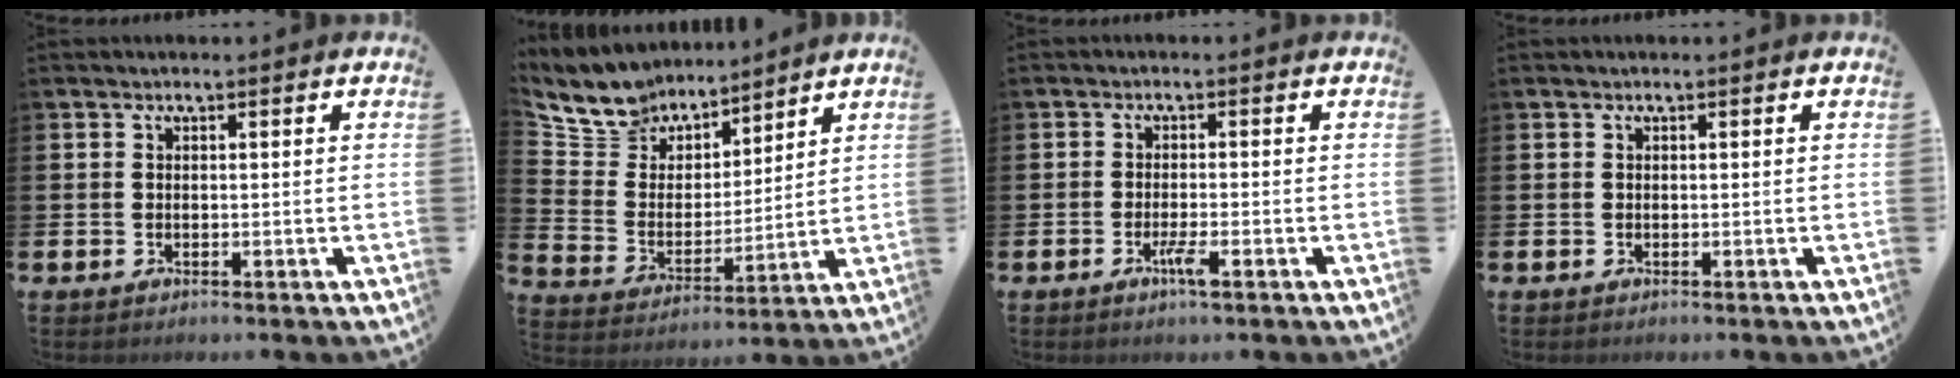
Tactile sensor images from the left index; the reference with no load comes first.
{"total": 8.4, "force": [7.7, 3.1, -0.7], "torque": [-0.042, -0.073, 0.143]}
{"total": 2.0, "force": [-1.2, 0.2, 1.6], "torque": [-0.032, -0.001, -0.020]}
{"total": 0.0}